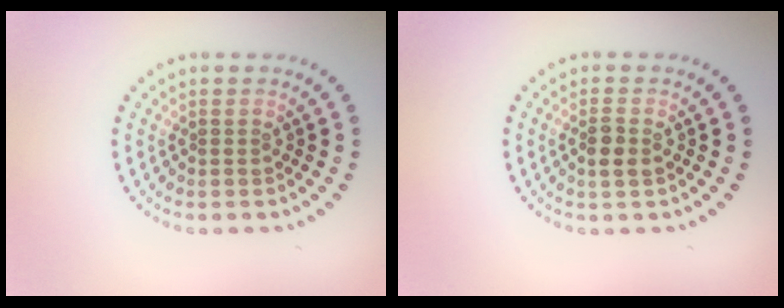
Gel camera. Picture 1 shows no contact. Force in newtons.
{"total": 1.7, "press": 1.6, "slide": 0.5}